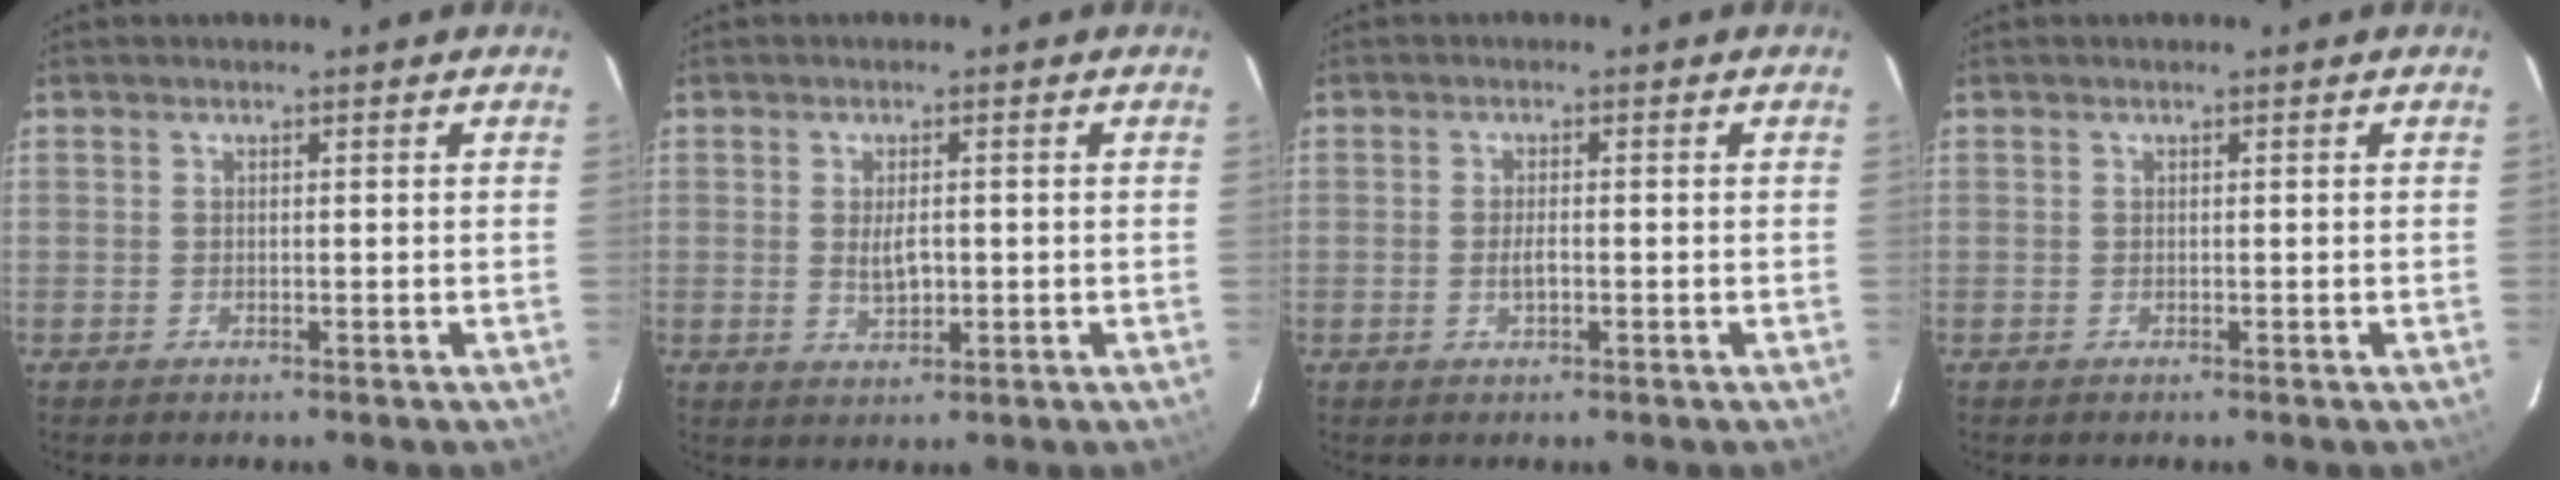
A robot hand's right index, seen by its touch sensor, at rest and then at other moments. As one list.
[{"total": 3.6, "force": [-0.1, 1.8, 3.1], "torque": [-0.054, -0.006, 0.002]}, {"total": 2.0, "force": [-0.5, 0.7, 1.8], "torque": [-0.033, -0.003, -0.009]}, {"total": 0.0}]